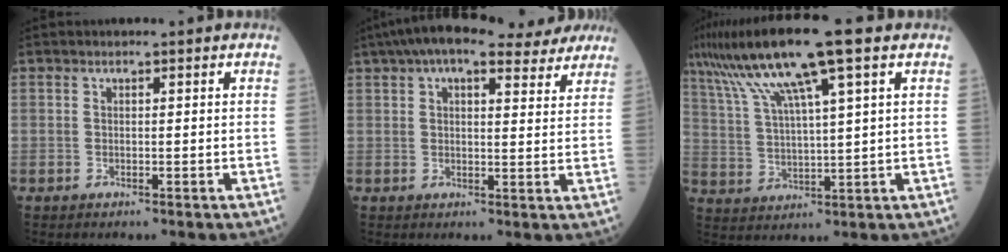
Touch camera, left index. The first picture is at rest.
{"total": 16.9, "force": [13.6, 5.0, 8.8], "torque": [-0.140, 0.051, 0.180]}
{"total": 14.6, "force": [8.7, 0.1, 11.7], "torque": [-0.221, 0.031, 0.154]}